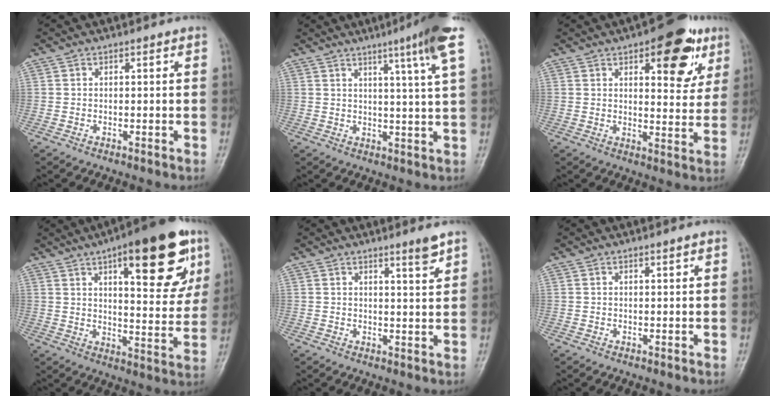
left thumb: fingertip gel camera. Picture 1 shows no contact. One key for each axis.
{"total": 9.7, "fx": 5.2, "fy": -0.6, "fz": 8.2, "tx": -0.117, "ty": -0.019, "tz": 0.068}
{"total": 13.6, "fx": 6.5, "fy": 5.9, "fz": 10.4, "tx": -0.088, "ty": -0.023, "tz": 0.079}
{"total": 21.6, "fx": 10.5, "fy": 7.7, "fz": 17.3, "tx": -0.197, "ty": -0.029, "tz": 0.144}
{"total": 3.1, "fx": 2.4, "fy": 0.0, "fz": 2.0, "tx": -0.027, "ty": -0.024, "tz": 0.037}
{"total": 0.6, "fx": 0.4, "fy": 0.2, "fz": 0.4, "tx": -0.006, "ty": -0.002, "tz": 0.007}